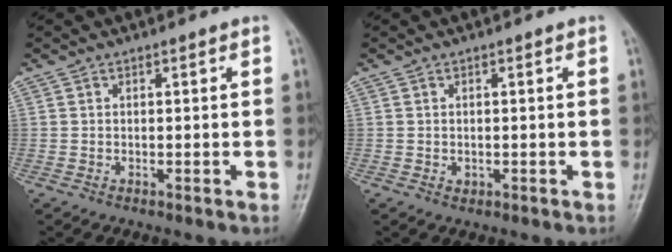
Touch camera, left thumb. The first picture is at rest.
{"total": 0.9, "force": [-0.1, 0.8, 0.4], "torque": [-0.003, 0.000, 0.001]}